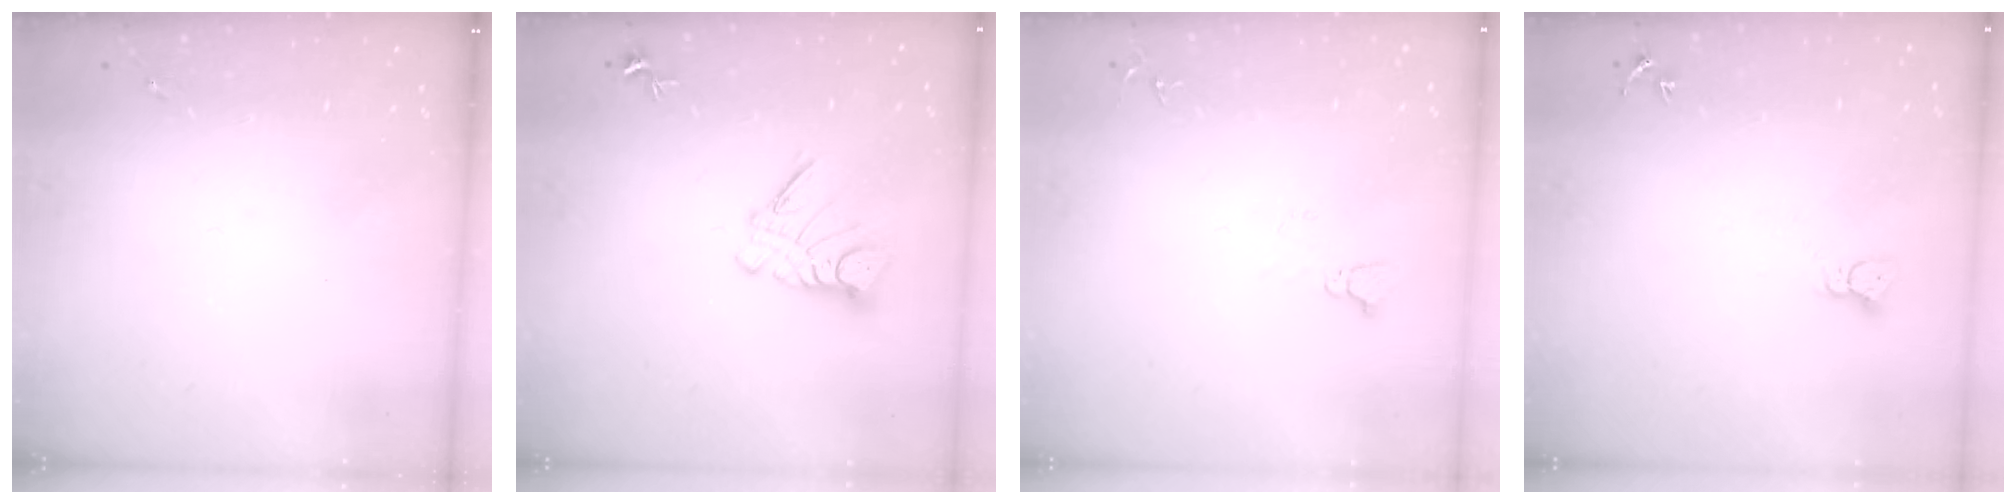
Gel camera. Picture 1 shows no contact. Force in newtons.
{"total": 9.7, "press": 9.7, "slide": 0.9}
{"total": 4.1, "press": 4.1, "slide": 0.4}
{"total": 2.3, "press": 2.3, "slide": 0.2}